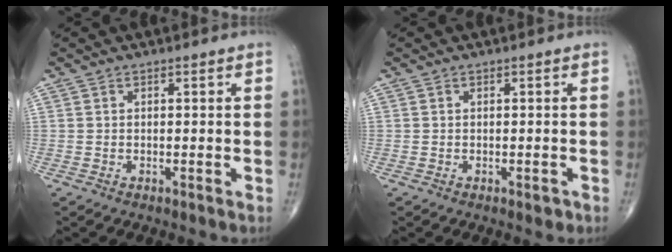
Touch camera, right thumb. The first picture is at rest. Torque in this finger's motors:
{"motor_torque": [0.10, 0.28, -0.13, -0.04, 0.04]}